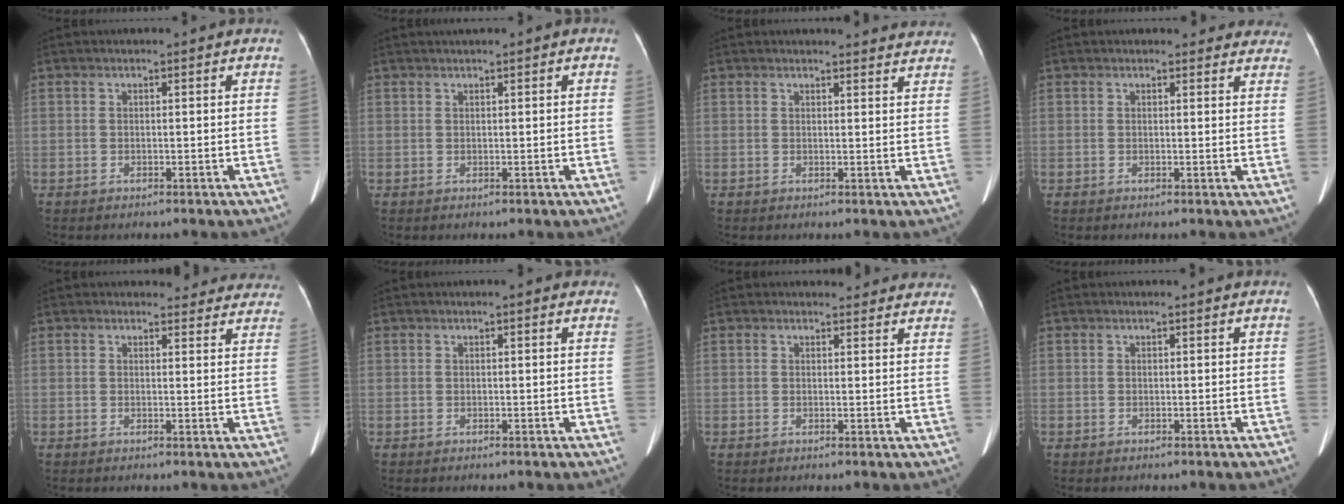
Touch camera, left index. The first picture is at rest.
{"total": 1.5, "force": [0.9, 0.2, 1.1], "torque": [-0.021, 0.019, 0.015]}
{"total": 7.3, "force": [7.2, 1.2, 1.1], "torque": [0.005, -0.009, 0.055]}
{"total": 8.5, "force": [7.8, 2.7, 1.8], "torque": [0.009, -0.006, 0.063]}
{"total": 9.4, "force": [8.9, 2.9, 0.8], "torque": [0.027, -0.015, 0.069]}
{"total": 1.5, "force": [1.0, 0.4, 1.1], "torque": [-0.010, 0.007, 0.008]}
{"total": 6.4, "force": [6.0, 2.0, 0.9], "torque": [0.010, -0.002, 0.045]}
{"total": 0.0}